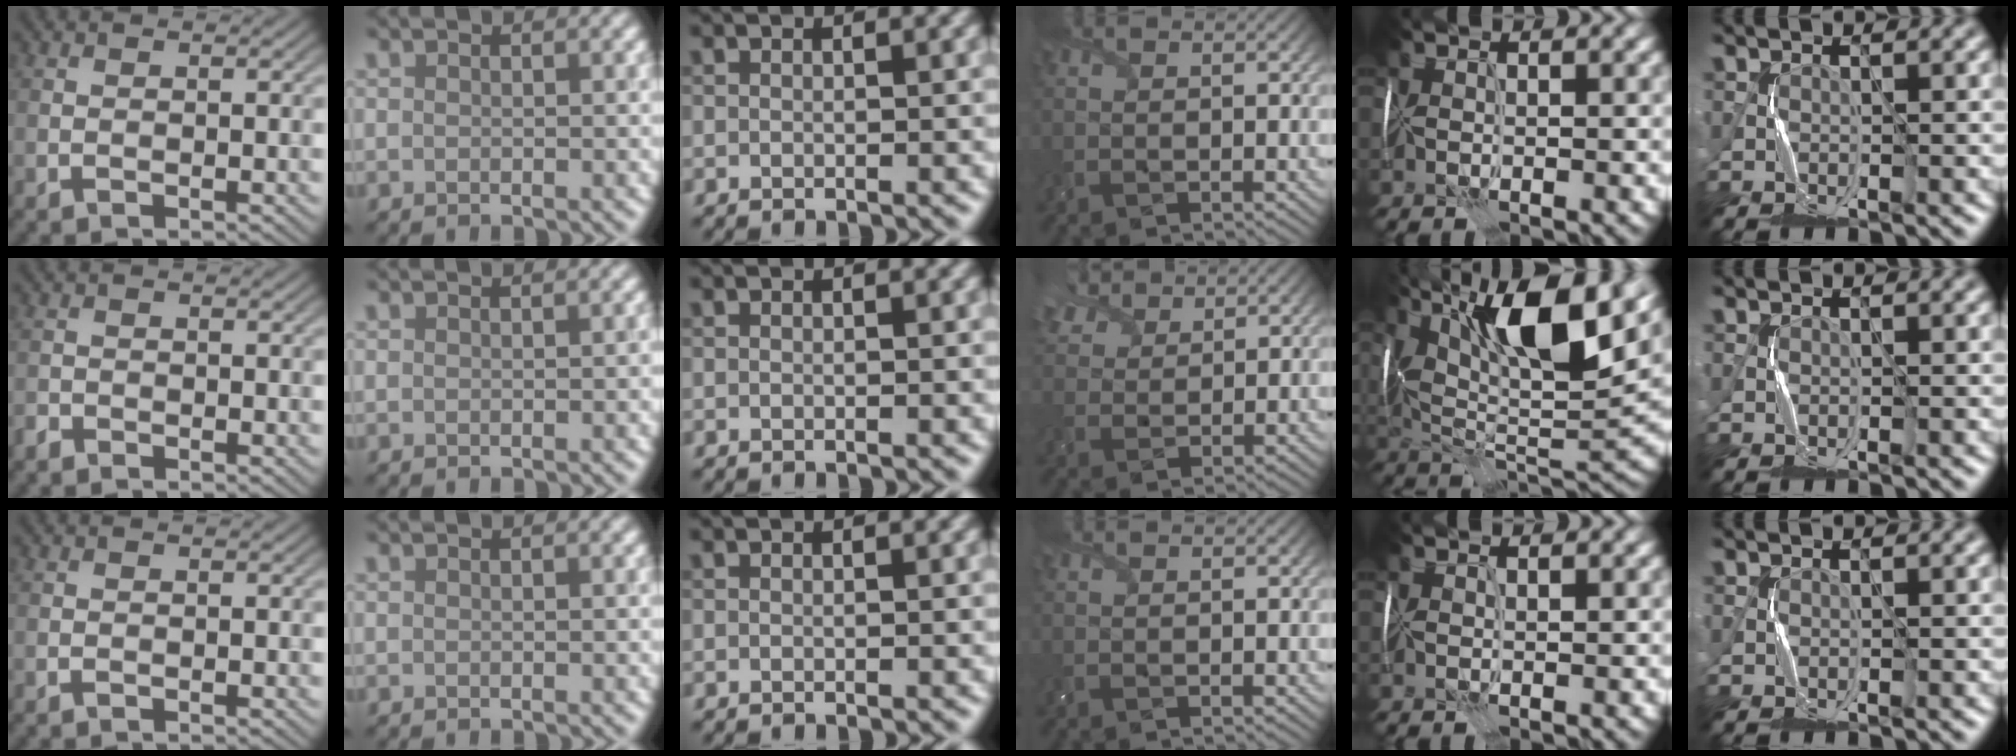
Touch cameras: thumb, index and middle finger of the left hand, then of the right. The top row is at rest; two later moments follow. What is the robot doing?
{"motion": "fold", "object": "tissue"}